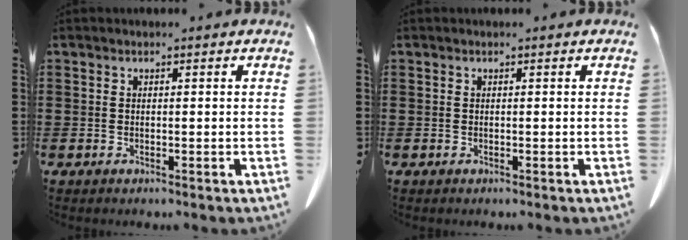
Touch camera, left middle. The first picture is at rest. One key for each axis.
{"total": 0.0}